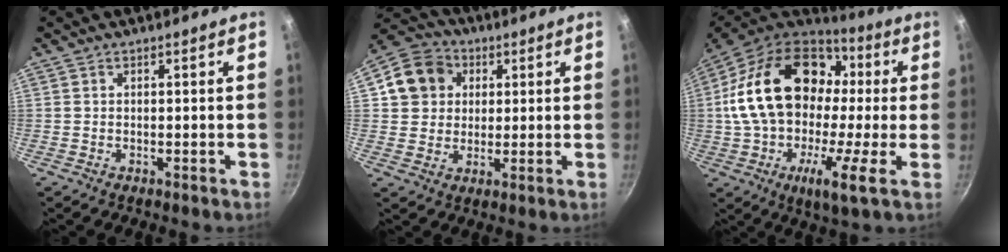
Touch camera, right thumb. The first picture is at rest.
{"total": 10.6, "force": [2.9, 9.4, 4.0], "torque": [-0.045, 0.016, 0.039]}
{"total": 27.6, "force": [2.7, 15.5, 22.6], "torque": [-0.387, 0.036, 0.023]}